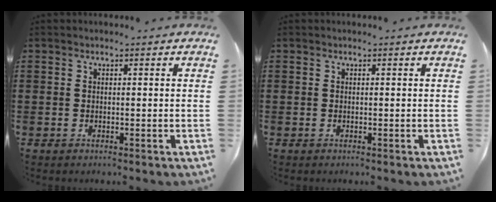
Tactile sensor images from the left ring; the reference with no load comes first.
{"total": 0.0}